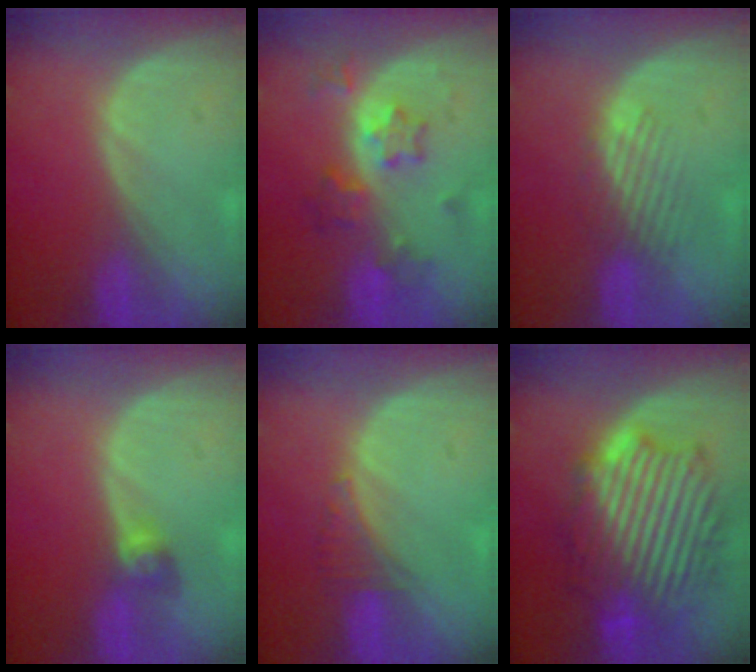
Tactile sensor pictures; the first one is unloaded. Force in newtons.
{"total": 5.8, "press": 5.8, "slide": 0.8}
{"total": 3.6, "press": 3.1, "slide": 1.9}
{"total": 2.7, "press": 2.5, "slide": 0.9}
{"total": 2.3, "press": 2.2, "slide": 0.7}
{"total": 13.2, "press": 13.2, "slide": 1.1}